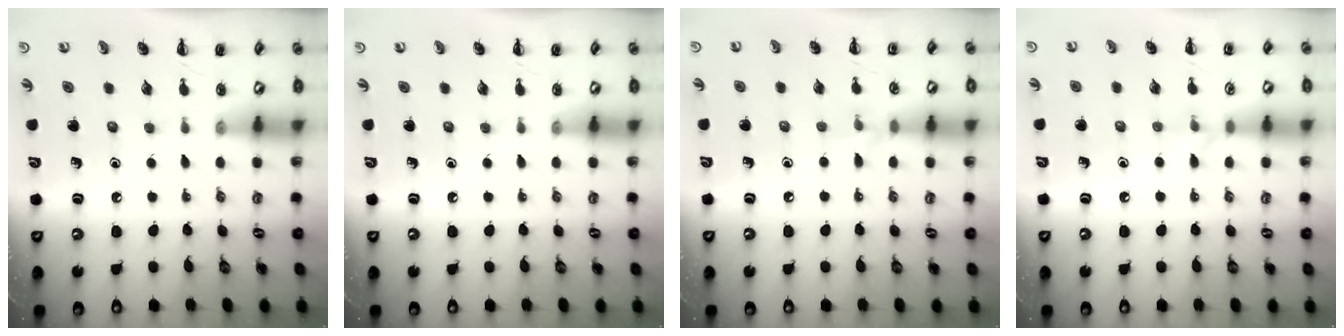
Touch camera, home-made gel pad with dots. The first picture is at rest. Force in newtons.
{"total": 0.0}
{"total": 5.8, "press": 5.5, "slide": 1.6}
{"total": 4.6, "press": 4.4, "slide": 1.1}